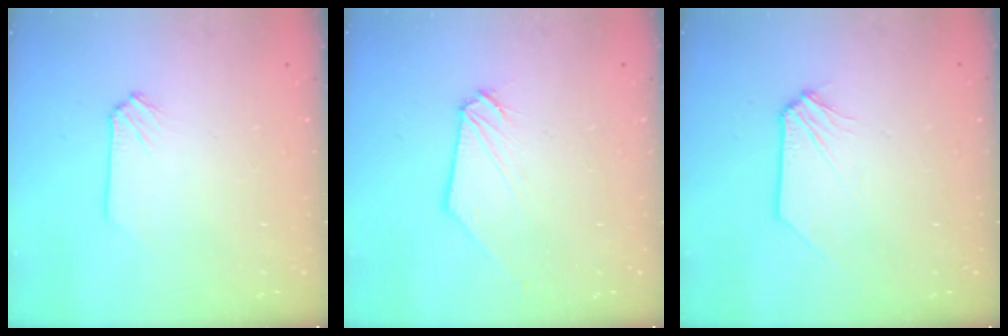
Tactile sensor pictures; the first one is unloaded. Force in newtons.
{"total": 0.9, "press": 0.9, "slide": 0.2}
{"total": 0.8, "press": 0.8, "slide": 0.1}